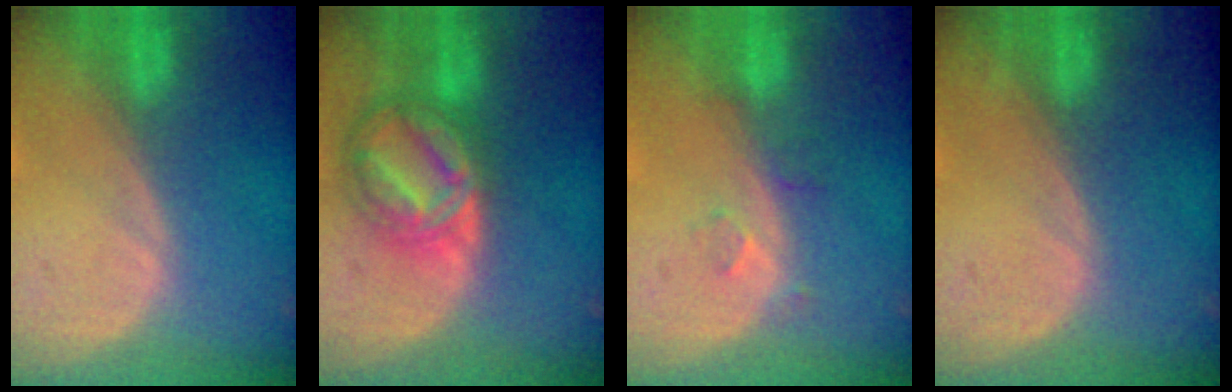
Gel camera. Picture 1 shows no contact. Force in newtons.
{"total": 8.8, "press": 8.8, "slide": 0.6}
{"total": 2.7, "press": 2.3, "slide": 1.5}
{"total": 0.0}